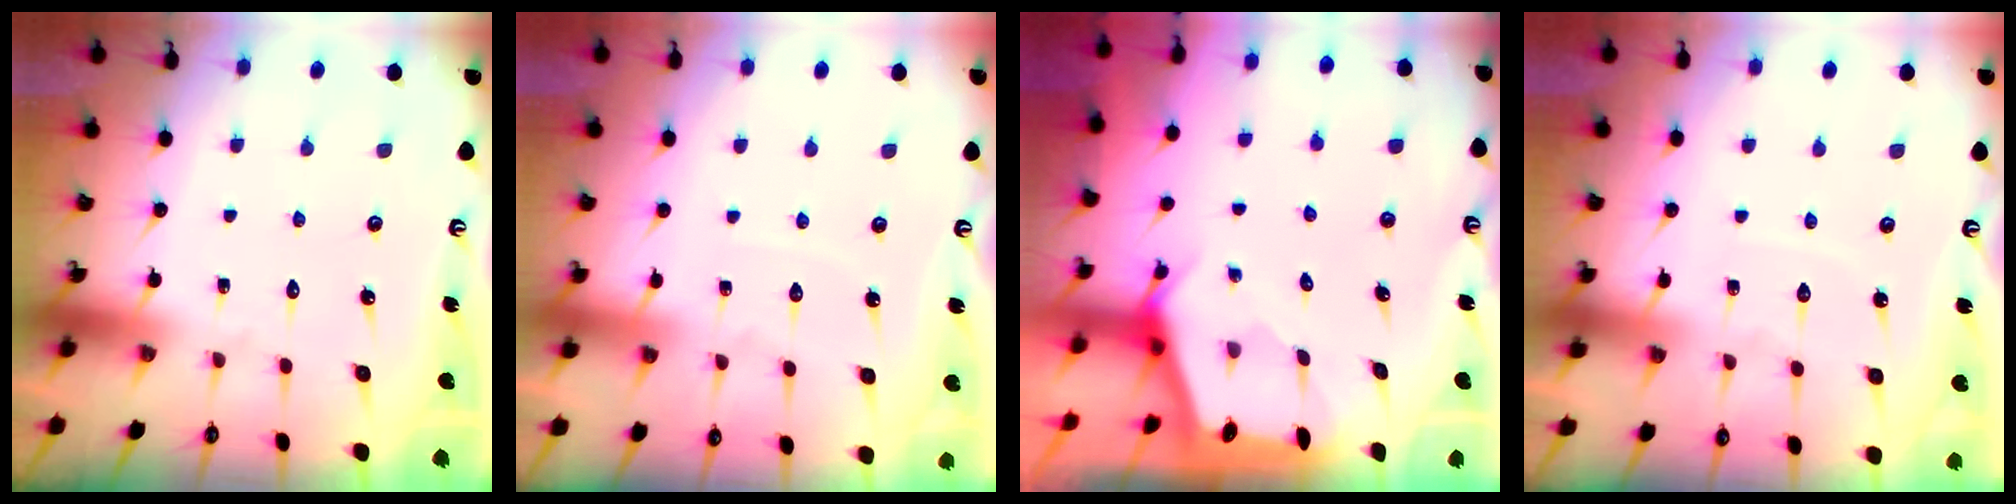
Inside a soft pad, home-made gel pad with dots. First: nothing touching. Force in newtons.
{"total": 3.6, "press": 3.5, "slide": 0.6}
{"total": 2.3, "press": 2.3, "slide": 0.3}
{"total": 4.0, "press": 4.0, "slide": 0.6}